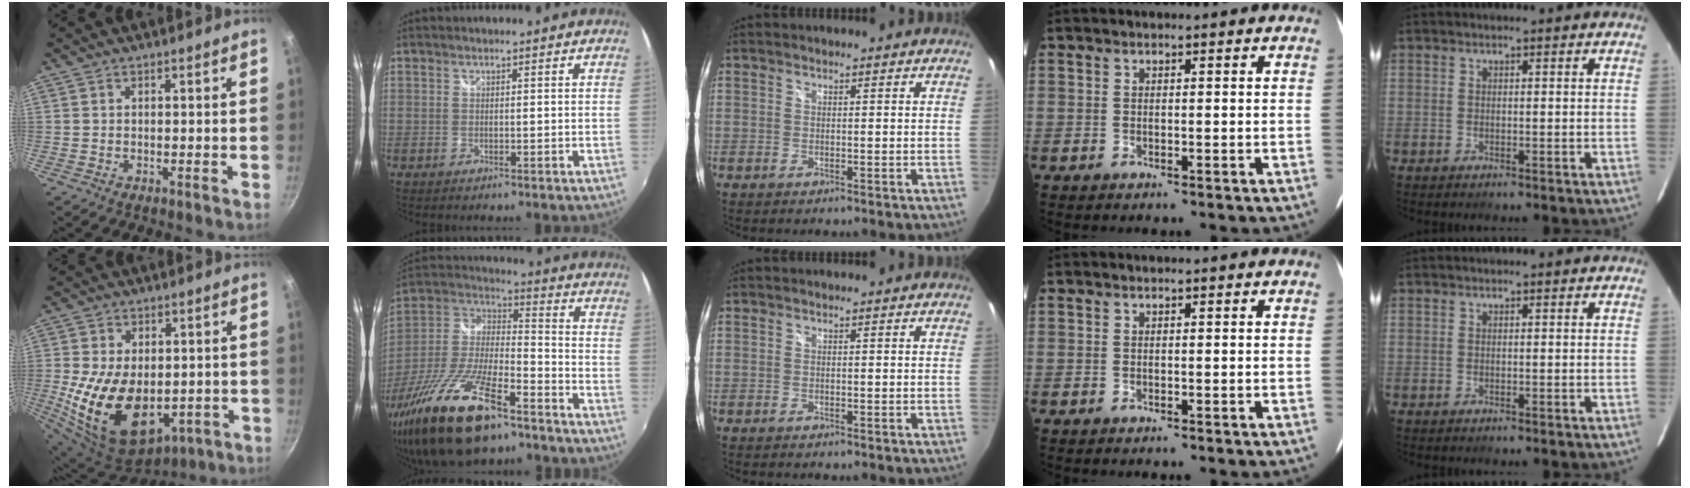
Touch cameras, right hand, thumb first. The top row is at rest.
{"thumb": {"total": 19.0, "force": [-2.7, 12.6, 14.1], "torque": [-0.242, -0.012, -0.020]}, "index": {"total": 26.1, "force": [-16.4, 8.7, 18.3], "torque": [-0.371, -0.045, -0.288]}}